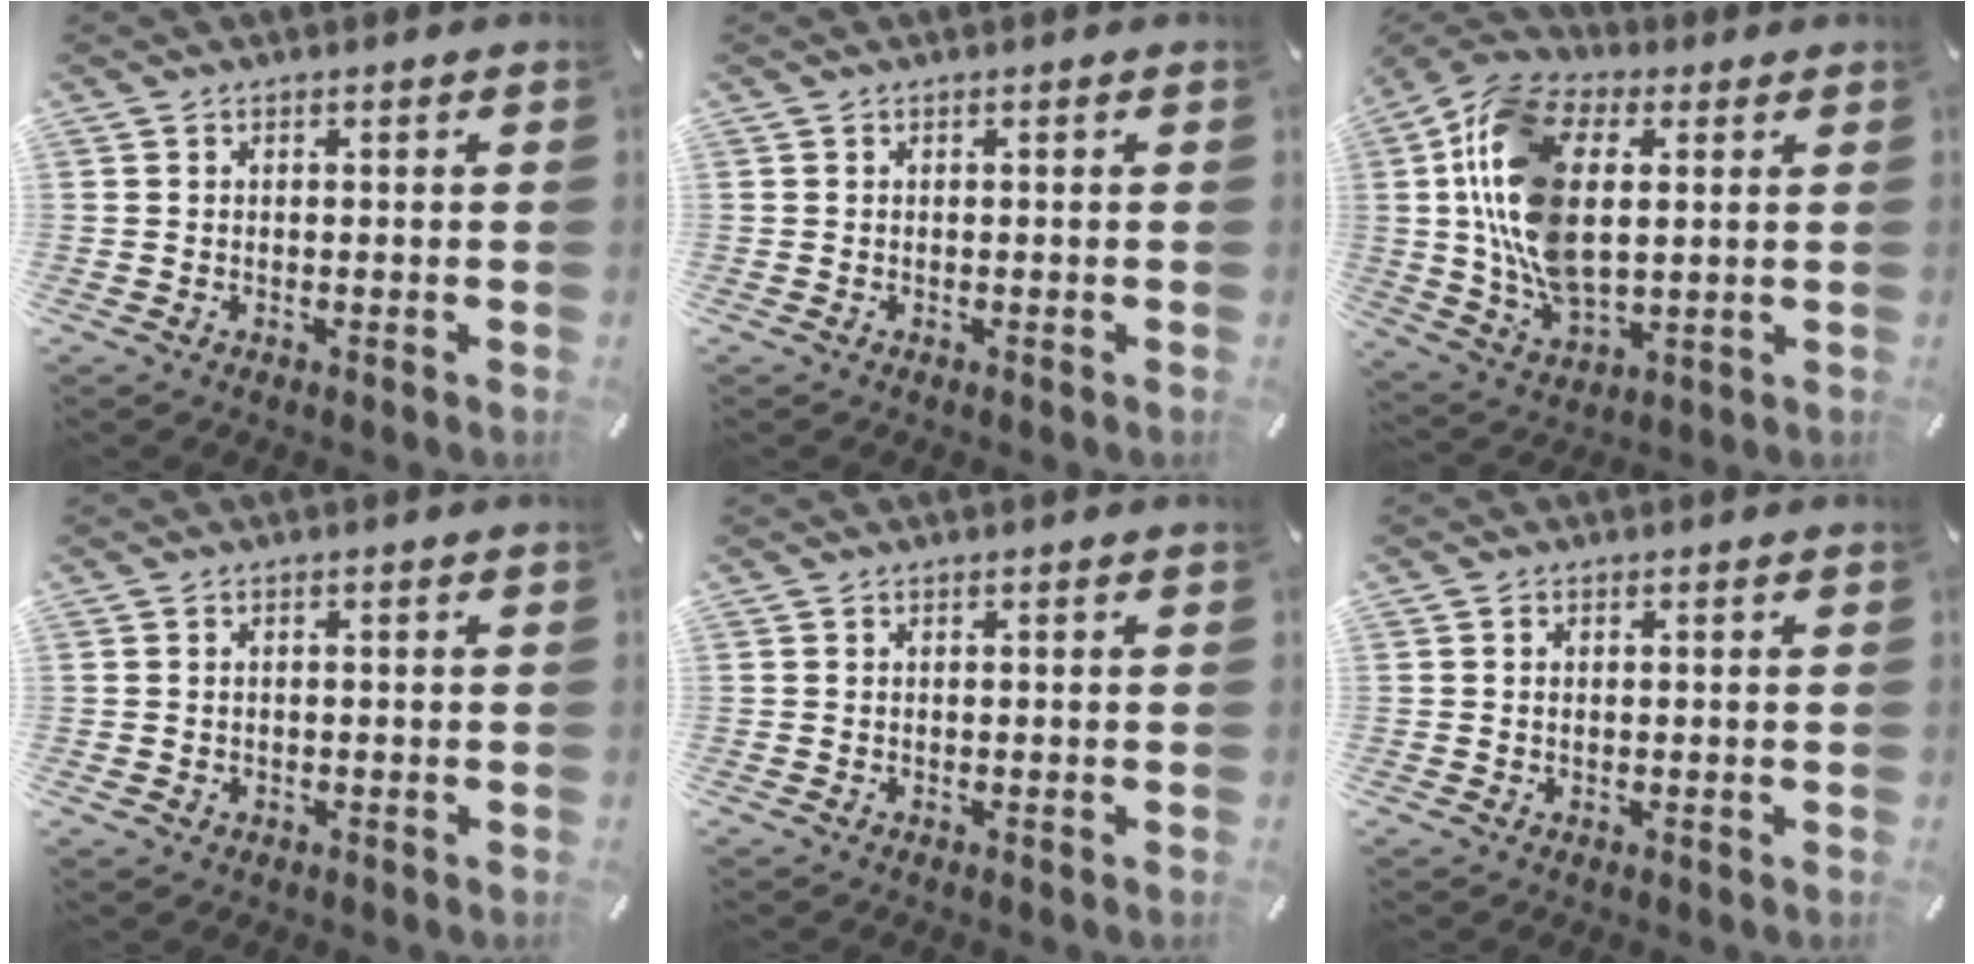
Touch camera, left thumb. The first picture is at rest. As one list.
[{"total": 0.0}, {"total": 18.6, "force": [2.5, 11.8, 14.1], "torque": [-0.332, -0.002, 0.043]}, {"total": 1.0, "force": [-0.1, 0.9, 0.5], "torque": [-0.012, 0.005, -0.004]}, {"total": 0.0}, {"total": 1.0, "force": [0.1, 0.6, 0.8], "torque": [-0.018, 0.003, 0.000]}]